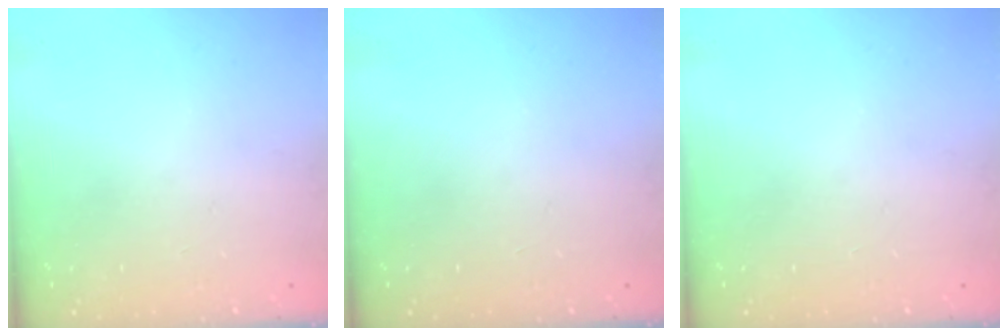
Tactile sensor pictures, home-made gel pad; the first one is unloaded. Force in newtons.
{"total": 0.0}
{"total": 0.0}